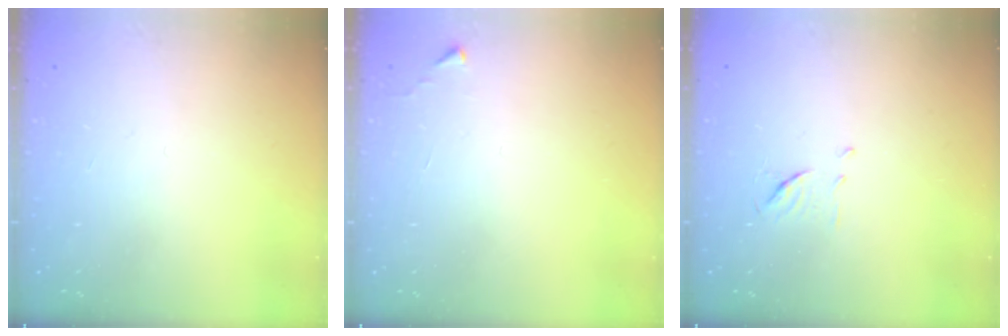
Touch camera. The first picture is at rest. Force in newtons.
{"total": 2.7, "press": 2.6, "slide": 0.4}
{"total": 6.4, "press": 6.4, "slide": 0.4}